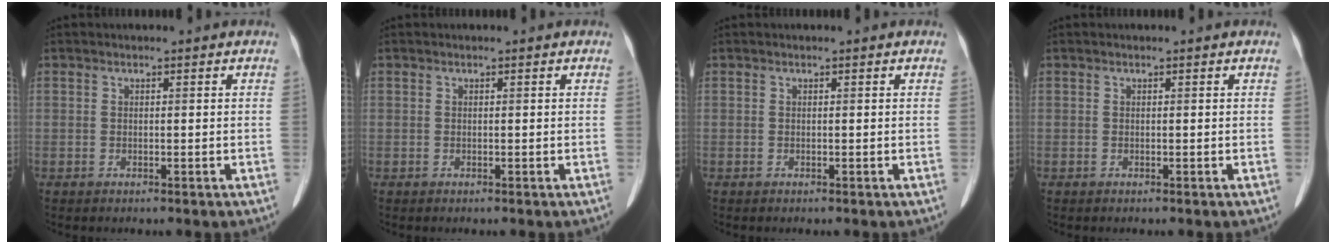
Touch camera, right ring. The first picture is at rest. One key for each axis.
{"total": 0.0}
{"total": 0.0}
{"total": 0.0}